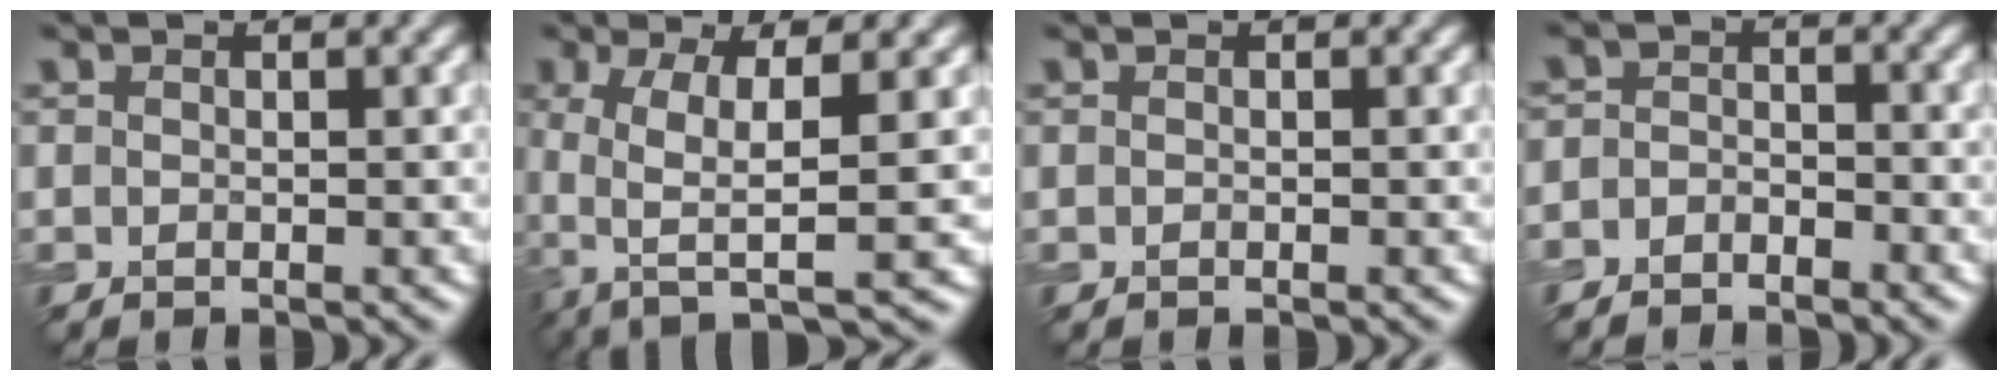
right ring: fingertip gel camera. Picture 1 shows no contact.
{"total": 6.9, "force": [-0.8, 2.2, 6.5], "torque": [-0.123, -0.005, -0.018]}
{"total": 0.0}
{"total": 2.0, "force": [-1.6, 1.1, 0.4], "torque": [-0.005, 0.005, -0.037]}